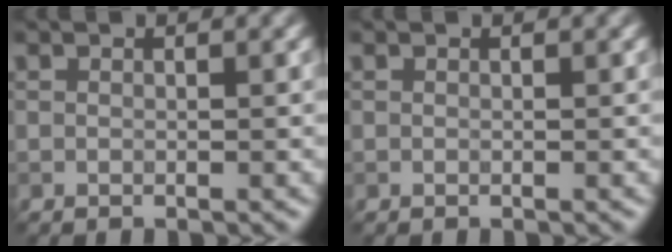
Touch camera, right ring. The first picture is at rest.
{"total": 0.0}